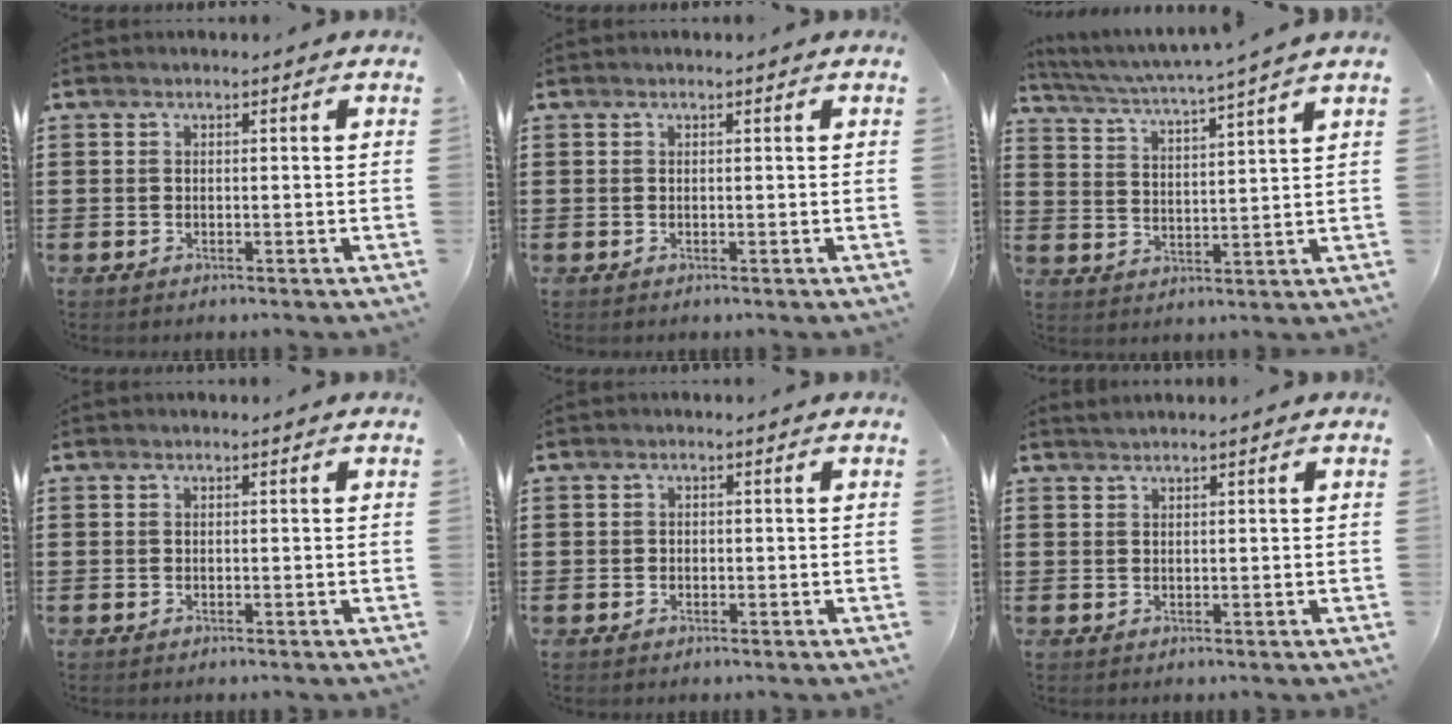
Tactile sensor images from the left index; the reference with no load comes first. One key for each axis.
{"total": 0.0}
{"total": 3.6, "fx": 3.2, "fy": -0.8, "fz": 1.5, "tx": -0.047, "ty": -0.028, "tz": 0.048}
{"total": 0.0}
{"total": 0.6, "fx": -0.1, "fy": 0.6, "fz": 0.1, "tx": -0.004, "ty": 0.004, "tz": -0.003}
{"total": 0.7, "fx": 0.7, "fy": -0.1, "fz": 0.3, "tx": -0.006, "ty": 0.000, "tz": 0.013}